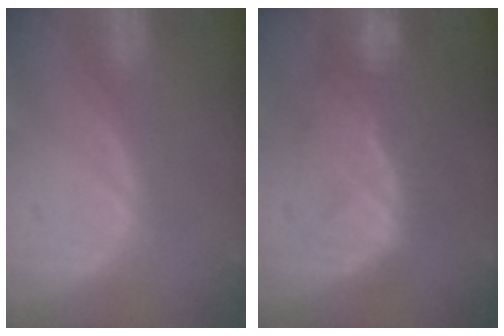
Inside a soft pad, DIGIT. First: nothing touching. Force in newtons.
{"total": 8.5, "press": 8.3, "slide": 1.7}